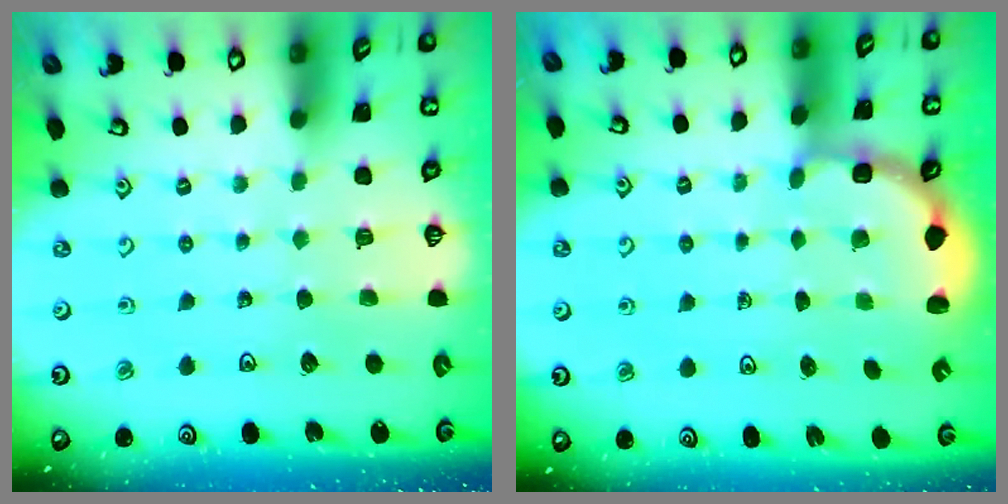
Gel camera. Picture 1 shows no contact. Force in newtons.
{"total": 2.9, "press": 2.3, "slide": 1.8}